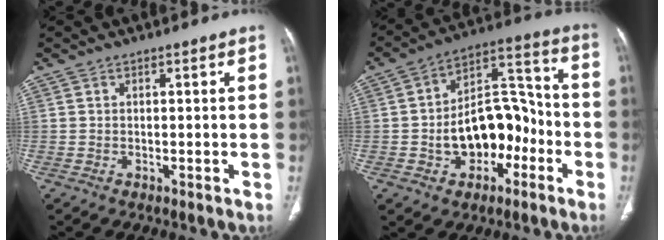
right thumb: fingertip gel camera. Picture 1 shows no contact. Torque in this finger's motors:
{"motor_torque": [0.37, 0.27, 0.82, -0.68, 0.07]}